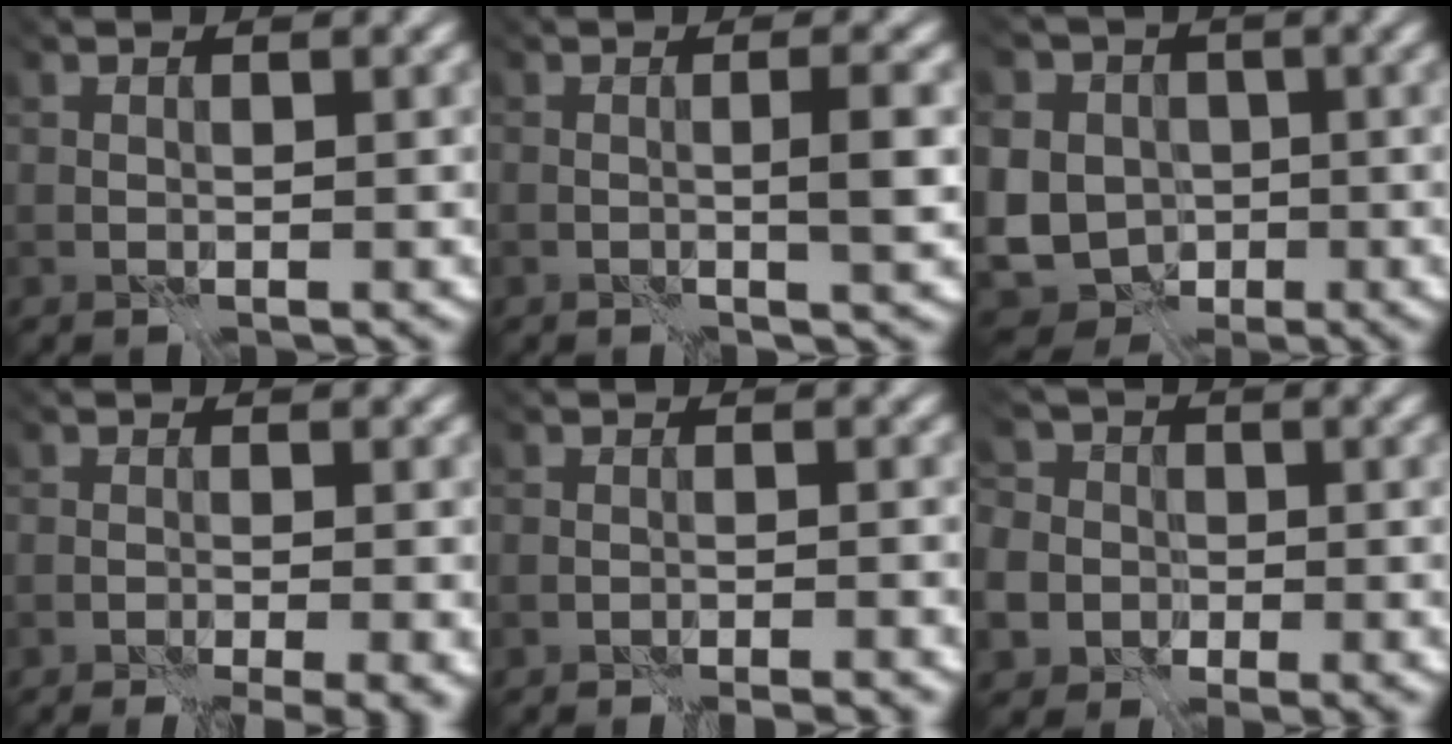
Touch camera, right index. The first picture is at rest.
{"total": 2.0, "force": [-0.4, -0.3, 1.9], "torque": [-0.029, -0.001, -0.007]}
{"total": 10.1, "force": [-0.7, 8.9, 4.7], "torque": [-0.099, 0.011, -0.047]}
{"total": 3.7, "force": [-1.3, 1.5, 3.2], "torque": [-0.032, -0.005, -0.022]}
{"total": 1.6, "force": [-1.5, 0.1, 0.7], "torque": [0.005, 0.003, -0.018]}
{"total": 6.1, "force": [-0.5, 5.6, 2.4], "torque": [-0.058, 0.015, -0.049]}